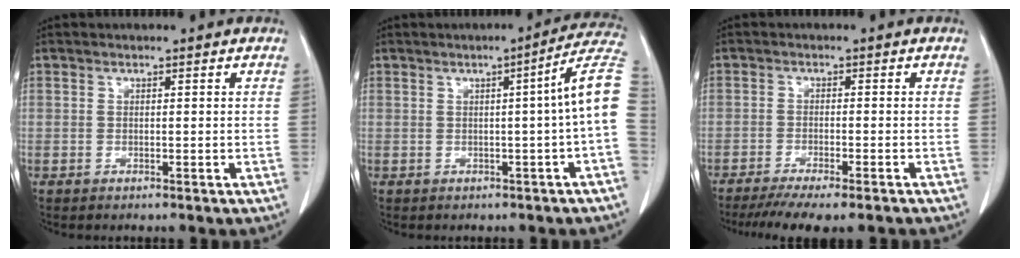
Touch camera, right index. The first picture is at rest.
{"total": 7.6, "force": [-0.3, -1.2, 7.4], "torque": [-0.080, 0.014, -0.009]}
{"total": 11.3, "force": [-9.5, 1.4, 5.8], "torque": [-0.076, -0.018, -0.137]}